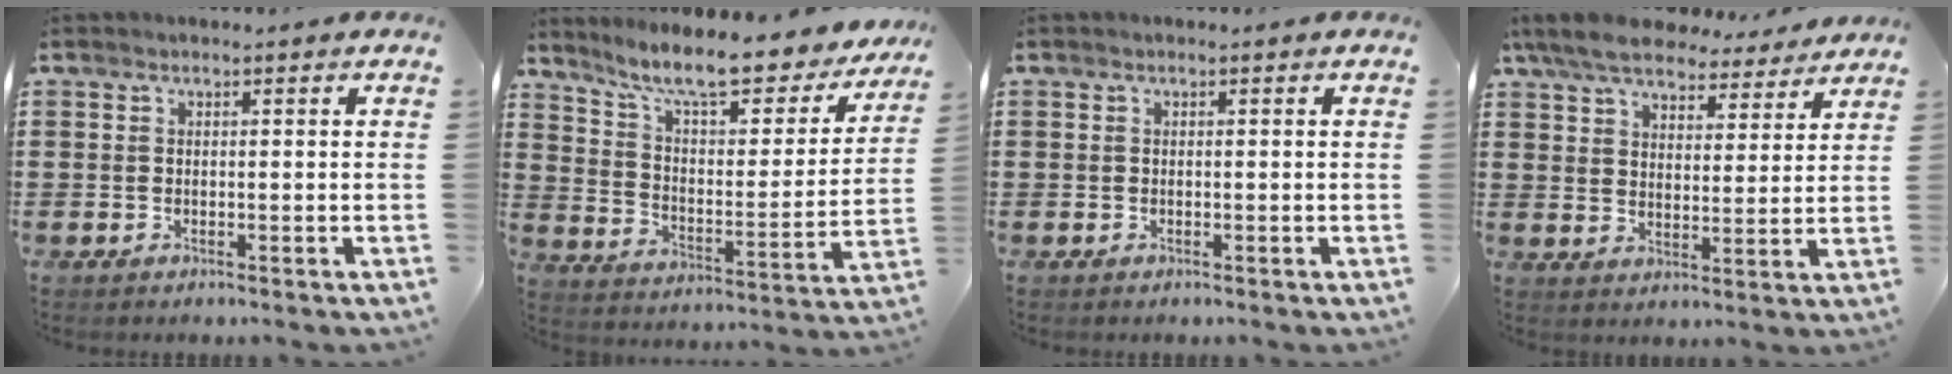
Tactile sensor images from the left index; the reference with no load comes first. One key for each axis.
{"total": 9.9, "fx": 8.3, "fy": 1.1, "fz": 5.2, "tx": -0.115, "ty": -0.058, "tz": 0.138}
{"total": 0.0}
{"total": 7.8, "fx": 7.1, "fy": 1.9, "fz": 2.6, "tx": -0.082, "ty": -0.028, "tz": 0.127}